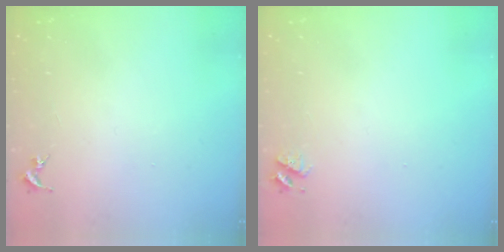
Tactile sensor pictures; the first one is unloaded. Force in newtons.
{"total": 4.7, "press": 4.7, "slide": 0.7}